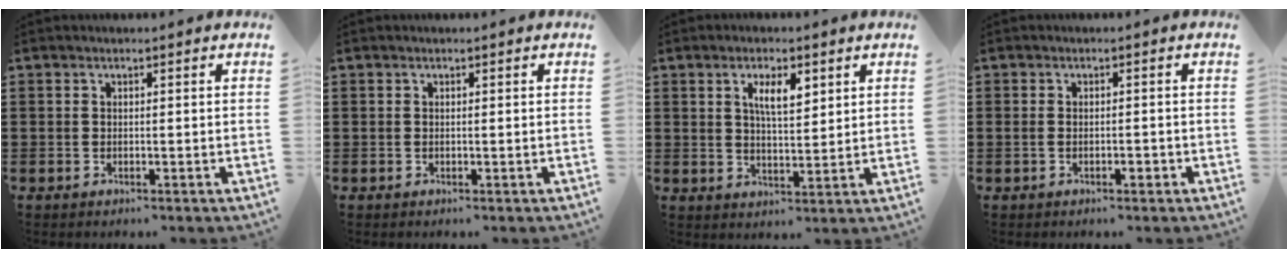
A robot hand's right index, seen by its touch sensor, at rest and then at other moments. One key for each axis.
{"total": 0.0}
{"total": 4.7, "fx": 2.2, "fy": 1.5, "fz": 3.8, "tx": -0.073, "ty": 0.004, "tz": 0.035}
{"total": 1.6, "fx": -0.8, "fy": 0.4, "fz": 1.3, "tx": -0.024, "ty": 0.002, "tz": -0.016}